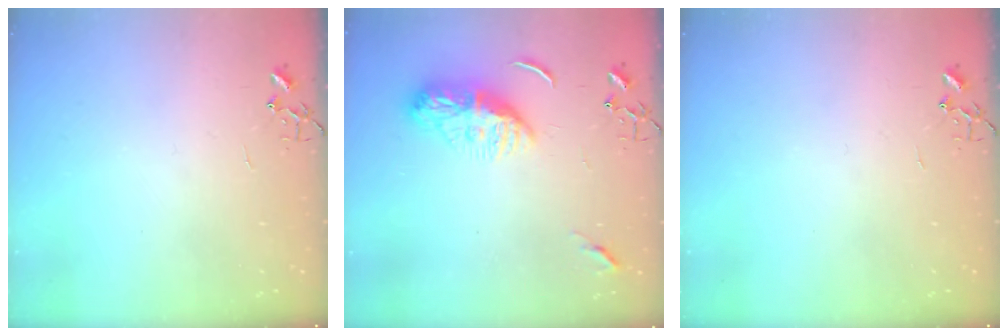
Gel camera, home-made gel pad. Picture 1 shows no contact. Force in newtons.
{"total": 12.5, "press": 12.5, "slide": 1.1}
{"total": 0.0}